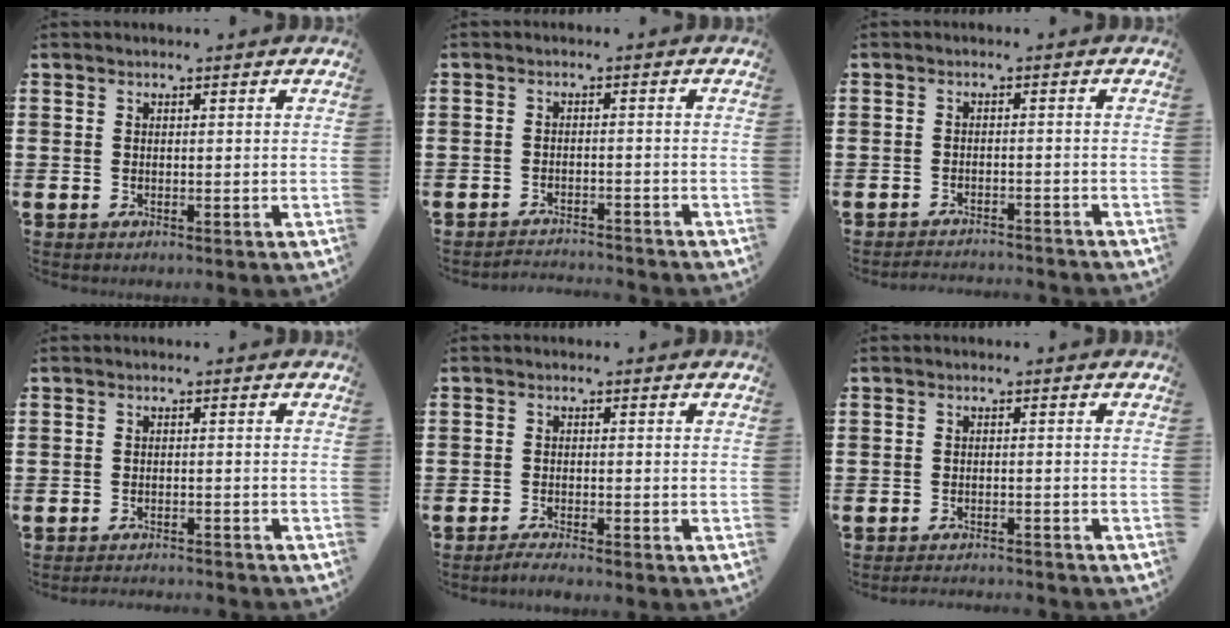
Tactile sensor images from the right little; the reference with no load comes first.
{"total": 1.9, "force": [-1.9, -0.1, -0.2], "torque": [-0.002, 0.005, -0.040]}
{"total": 1.9, "force": [-1.9, -0.1, 0.0], "torque": [-0.004, 0.004, -0.040]}
{"total": 1.5, "force": [-1.5, -0.1, -0.1], "torque": [-0.003, 0.004, -0.031]}
{"total": 1.4, "force": [-1.3, -0.1, 0.5], "torque": [-0.009, 0.000, -0.026]}
{"total": 1.5, "force": [-1.5, -0.1, 0.0], "torque": [-0.002, 0.004, -0.031]}